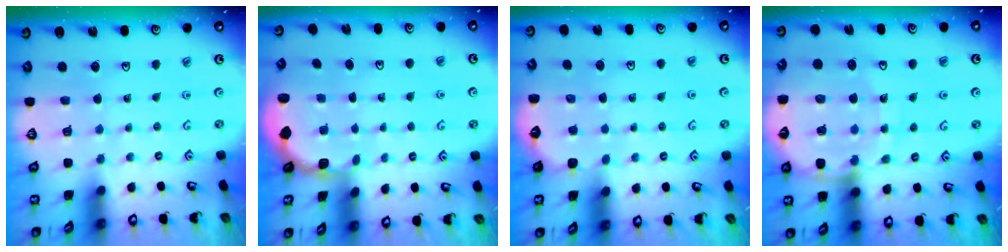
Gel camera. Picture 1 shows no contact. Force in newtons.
{"total": 1.9, "press": 1.7, "slide": 0.8}
{"total": 3.5, "press": 3.1, "slide": 1.7}
{"total": 14.4, "press": 14.1, "slide": 3.2}